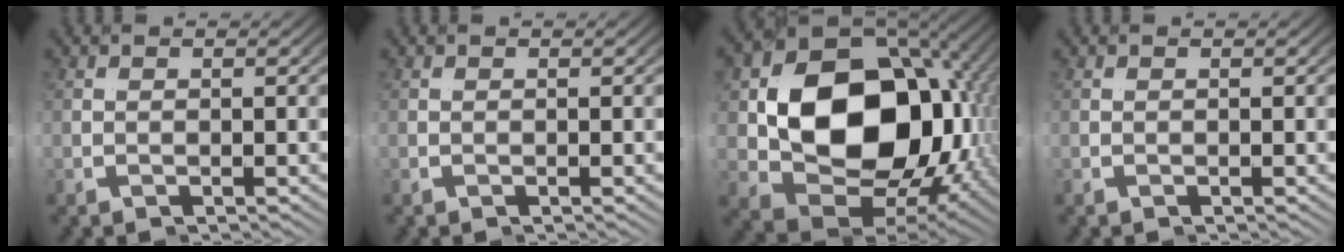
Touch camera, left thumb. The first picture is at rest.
{"total": 0.0}
{"total": 22.5, "force": [0.7, 12.8, 18.4], "torque": [-0.320, -0.022, 0.017]}
{"total": 0.0}